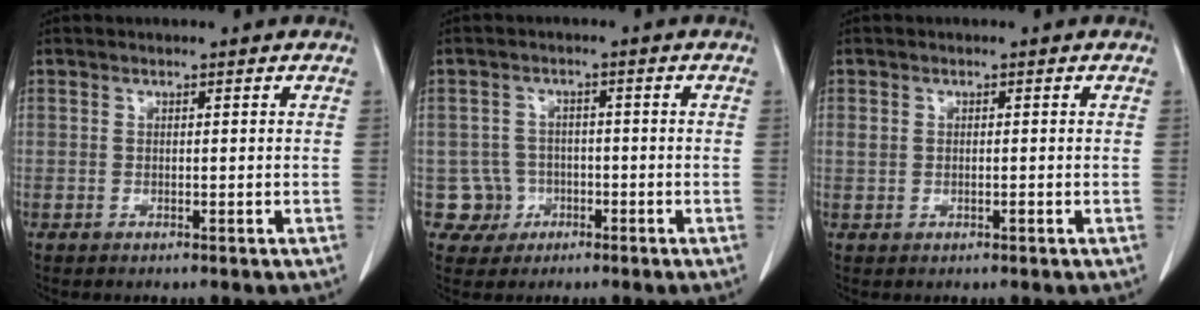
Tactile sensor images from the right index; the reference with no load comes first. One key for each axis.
{"total": 4.5, "fx": -1.3, "fy": 4.2, "fz": -0.5, "tx": 0.018, "ty": 0.016, "tz": -0.019}
{"total": 1.2, "fx": 0.1, "fy": 0.9, "fz": 0.9, "tx": -0.022, "ty": 0.007, "tz": 0.005}